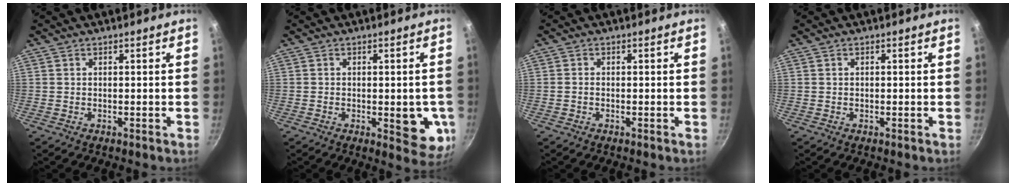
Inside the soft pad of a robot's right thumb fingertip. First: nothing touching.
{"total": 8.5, "force": [-1.5, 3.7, 7.5], "torque": [-0.065, -0.009, -0.016]}
{"total": 0.7, "force": [-0.3, 0.5, 0.3], "torque": [-0.006, 0.003, -0.008]}
{"total": 0.0}